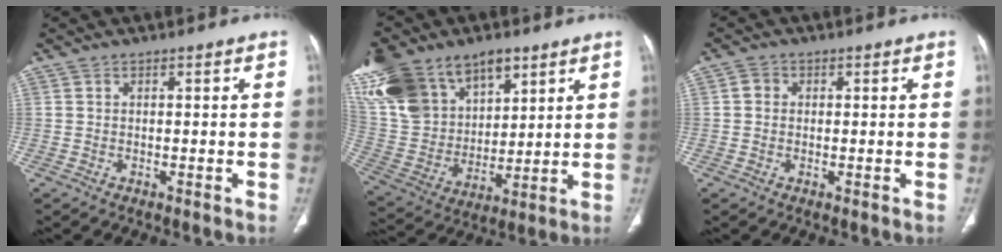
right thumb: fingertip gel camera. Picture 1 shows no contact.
{"total": 26.6, "force": [15.1, 16.5, 14.4], "torque": [-0.315, 0.006, 0.299]}
{"total": 2.1, "force": [0.3, 1.9, 0.9], "torque": [-0.010, 0.006, 0.005]}